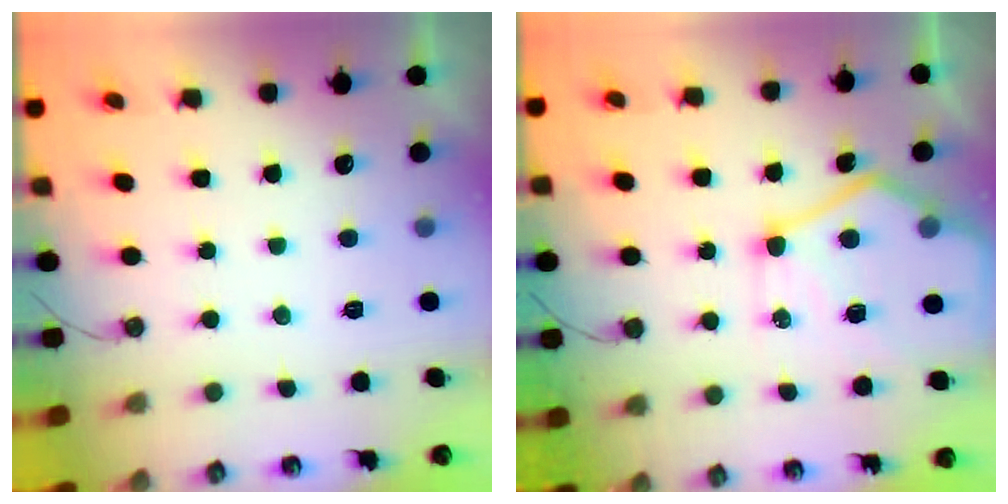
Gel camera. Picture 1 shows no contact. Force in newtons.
{"total": 17.4, "press": 17.3, "slide": 1.7}